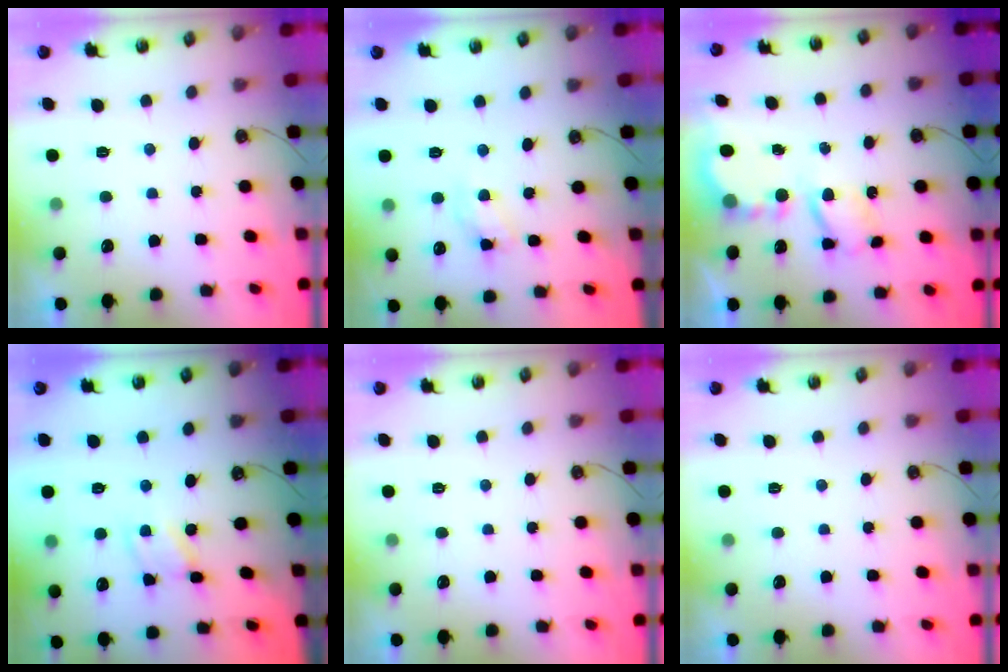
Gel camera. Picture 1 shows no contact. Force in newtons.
{"total": 9.6, "press": 9.6, "slide": 0.7}
{"total": 6.4, "press": 6.4, "slide": 0.3}
{"total": 2.8, "press": 2.8, "slide": 0.1}
{"total": 0.0}
{"total": 0.0}